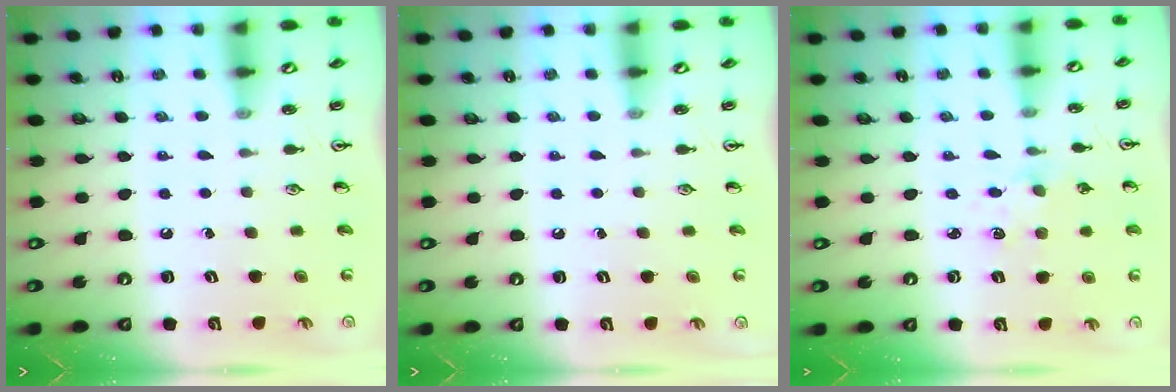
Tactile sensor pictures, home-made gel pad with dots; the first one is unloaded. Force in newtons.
{"total": 0.0}
{"total": 2.3, "press": 2.3, "slide": 0.3}